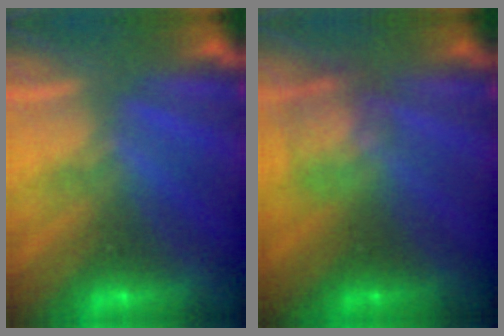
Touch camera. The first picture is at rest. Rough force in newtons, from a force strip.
{"total": 2.3}